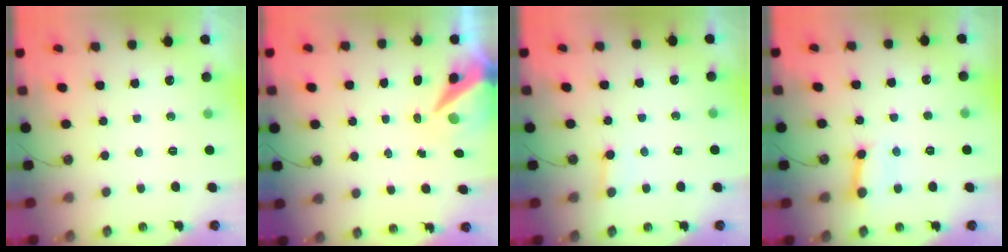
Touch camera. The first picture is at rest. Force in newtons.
{"total": 8.3, "press": 8.2, "slide": 1.0}
{"total": 2.2, "press": 2.2, "slide": 0.2}
{"total": 7.1, "press": 7.1, "slide": 0.4}